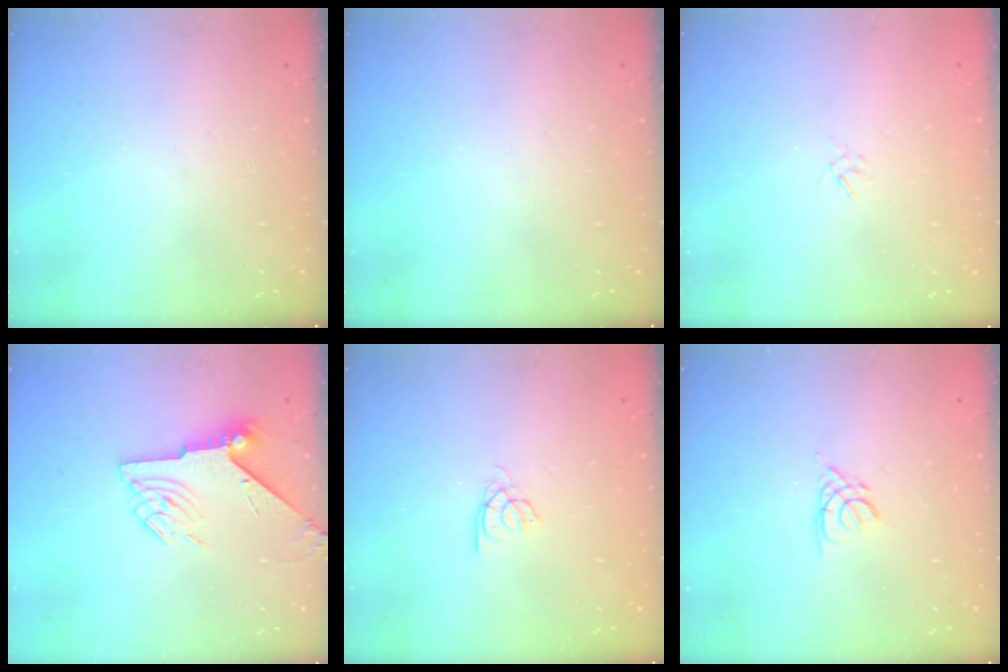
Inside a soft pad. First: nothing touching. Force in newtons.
{"total": 0.0}
{"total": 1.0, "press": 0.9, "slide": 0.4}
{"total": 7.0, "press": 7.0, "slide": 0.7}
{"total": 2.2, "press": 2.1, "slide": 0.4}
{"total": 2.2, "press": 2.2, "slide": 0.4}